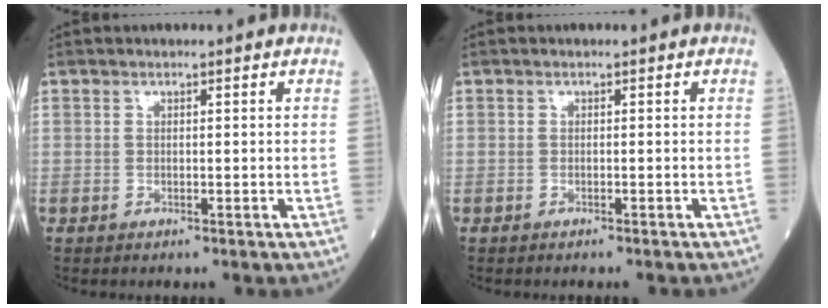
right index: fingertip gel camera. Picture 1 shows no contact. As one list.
[{"total": 1.1, "force": [-0.9, -0.1, 0.5], "torque": [-0.009, 0.000, -0.012]}]